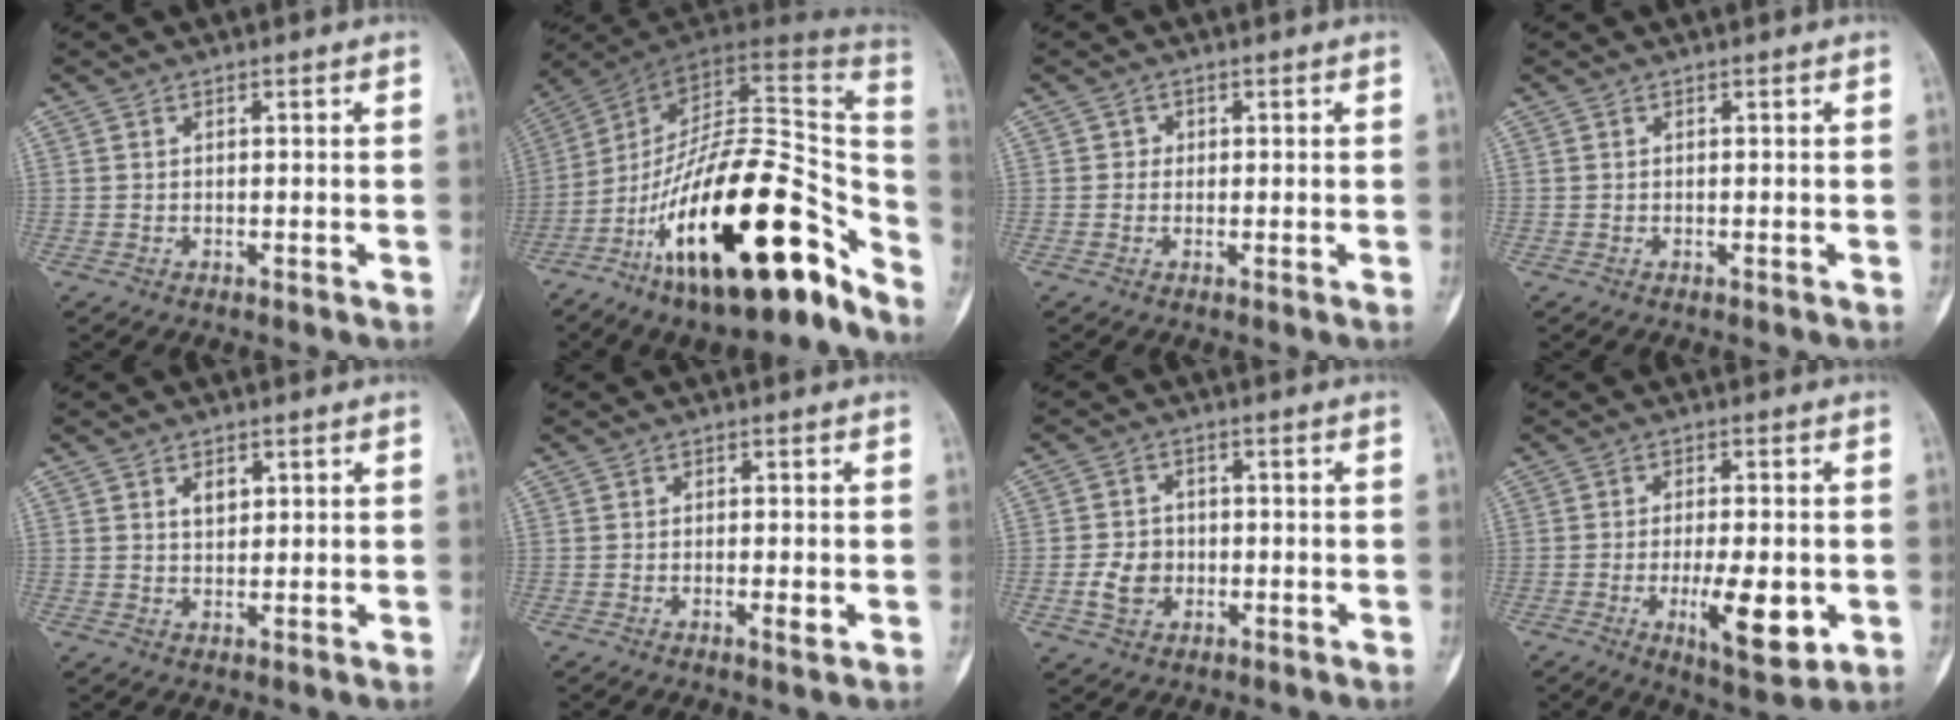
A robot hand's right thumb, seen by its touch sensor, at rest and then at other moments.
{"total": 29.0, "force": [-16.4, 10.7, 21.4], "torque": [-0.257, 0.100, -0.262]}
{"total": 1.1, "force": [0.1, 1.0, 0.2], "torque": [0.004, 0.003, -0.001]}
{"total": 0.0}
{"total": 2.7, "force": [1.2, 1.7, 1.6], "torque": [-0.016, -0.007, 0.022]}
{"total": 2.0, "force": [-0.5, 0.5, 1.9], "torque": [-0.036, -0.005, -0.009]}
{"total": 5.4, "force": [-1.2, 4.6, 2.7], "torque": [-0.035, 0.008, -0.021]}
{"total": 11.0, "force": [-2.7, 3.9, 9.9], "torque": [-0.148, -0.013, -0.035]}